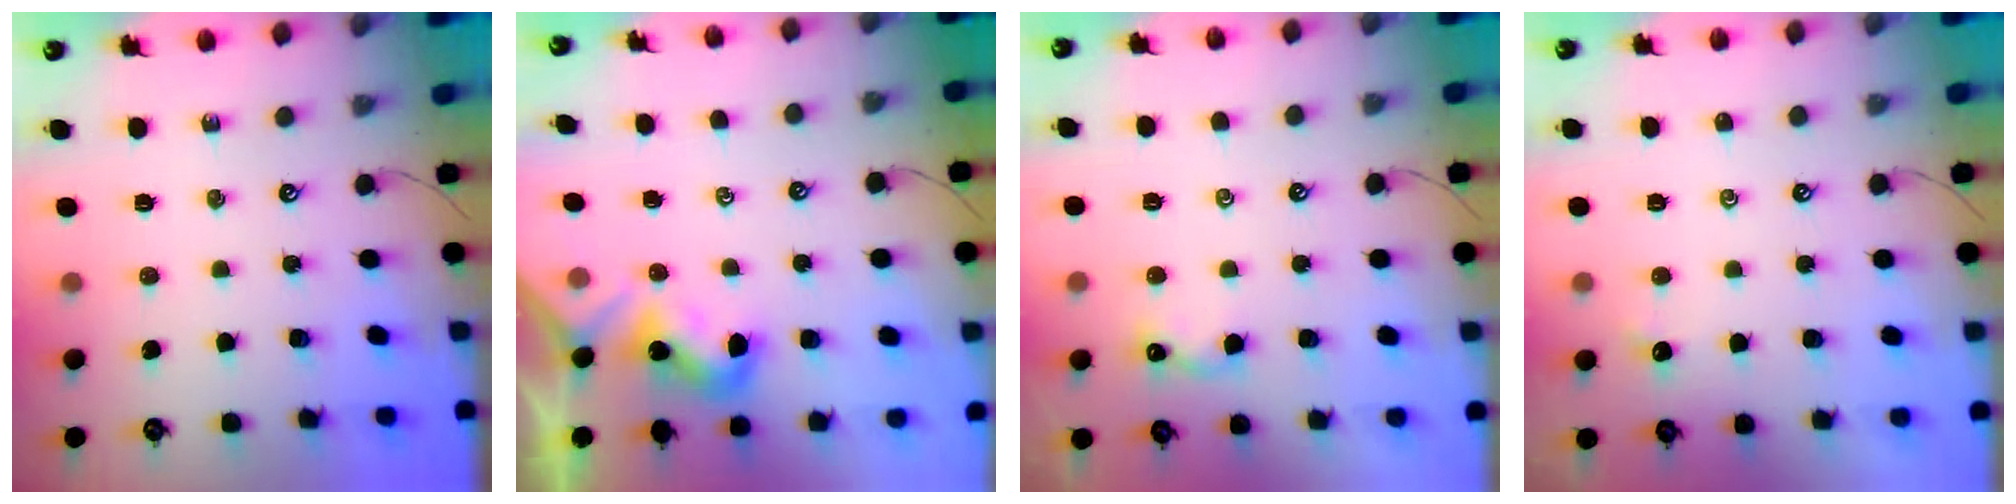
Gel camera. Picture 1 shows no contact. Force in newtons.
{"total": 1.8, "press": 1.8, "slide": 0.1}
{"total": 0.8, "press": 0.6, "slide": 0.5}
{"total": 0.7, "press": 0.6, "slide": 0.3}